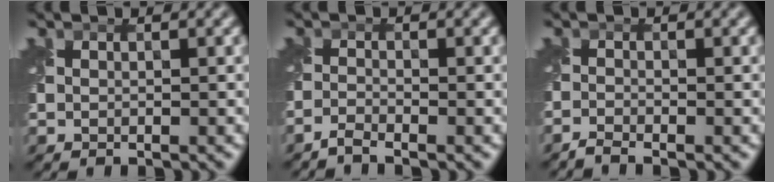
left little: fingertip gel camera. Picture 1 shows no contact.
{"total": 1.4, "force": [-1.3, 0.0, 0.5], "torque": [-0.012, -0.006, -0.038]}
{"total": 1.4, "force": [-1.3, 0.0, 0.4], "torque": [-0.010, -0.008, -0.037]}